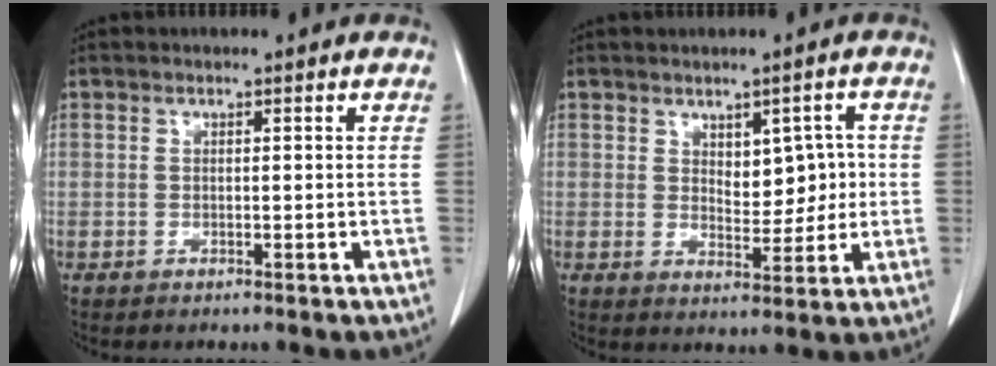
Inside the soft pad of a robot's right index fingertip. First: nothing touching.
{"total": 5.6, "force": [1.0, 3.2, 4.5], "torque": [-0.053, 0.010, 0.025]}